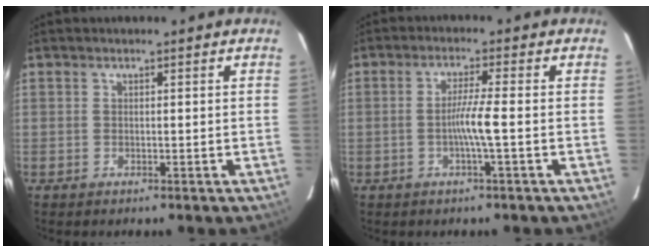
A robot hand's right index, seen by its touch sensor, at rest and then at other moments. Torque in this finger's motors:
{"motor_torque": [0.44, -0.06, 0.24, 0.05]}